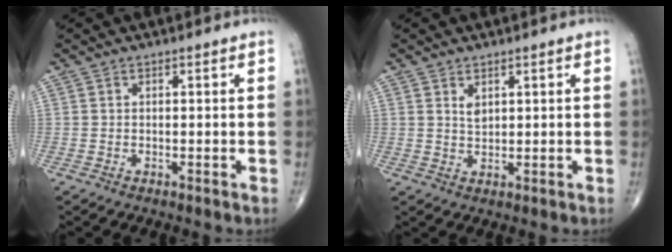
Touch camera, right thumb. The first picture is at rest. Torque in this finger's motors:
{"motor_torque": [0.64, 0.44, 0.29, -0.15, 0.00]}